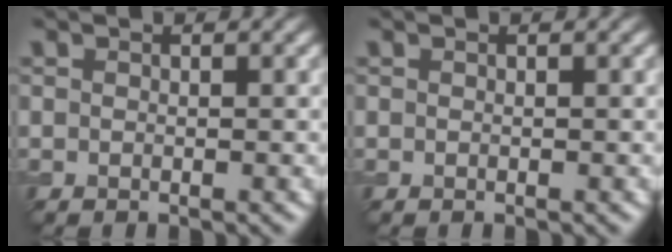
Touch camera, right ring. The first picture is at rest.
{"total": 0.0}